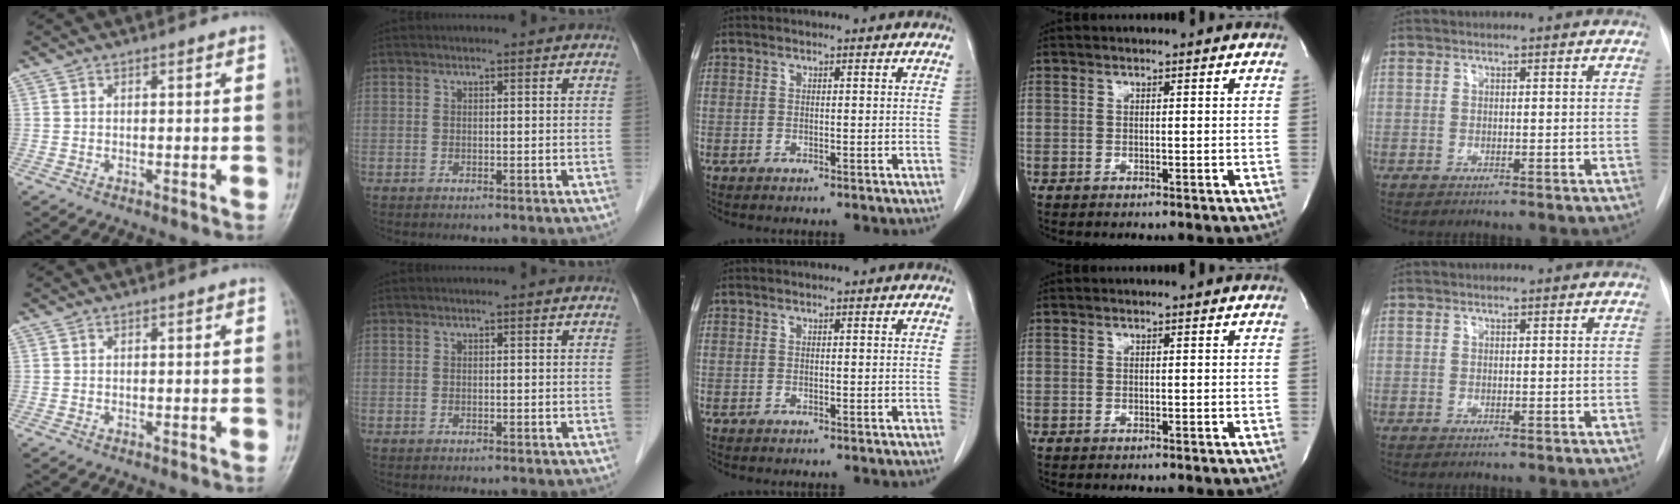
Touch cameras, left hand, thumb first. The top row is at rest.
{}